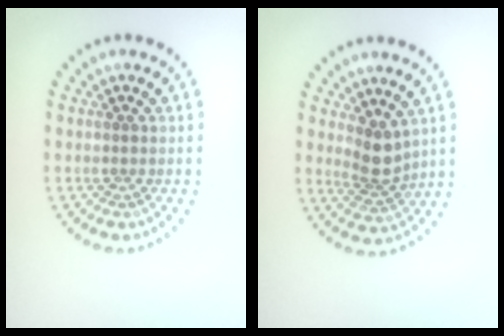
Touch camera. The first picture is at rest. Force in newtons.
{"total": 2.8, "press": 2.1, "slide": 1.8}